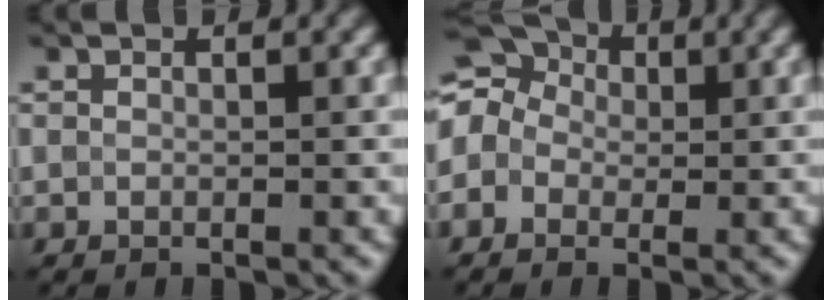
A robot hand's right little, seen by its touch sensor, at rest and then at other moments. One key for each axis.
{"total": 7.3, "fx": 0.9, "fy": 6.2, "fz": 3.8, "tx": -0.077, "ty": 0.036, "tz": -0.033}